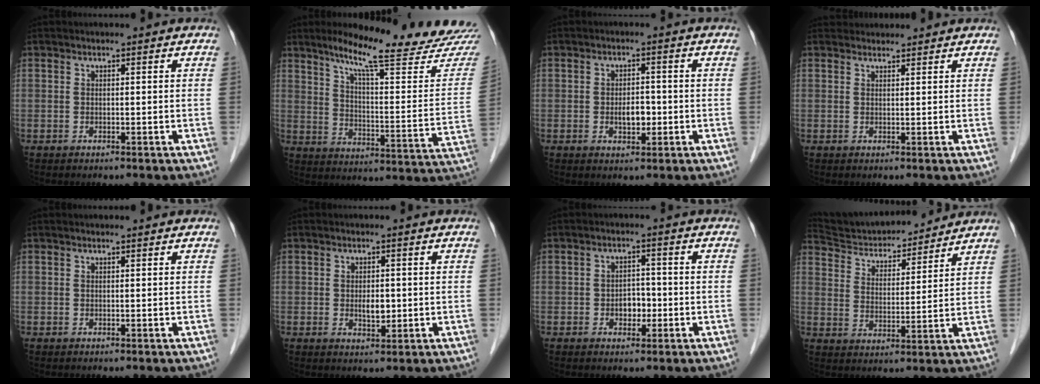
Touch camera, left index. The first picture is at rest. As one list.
[{"total": 22.8, "force": [19.7, 0.4, 11.4], "torque": [-0.161, -0.067, 0.262]}, {"total": 3.2, "force": [-0.7, 1.7, 2.6], "torque": [-0.044, 0.003, -0.007]}, {"total": 3.4, "force": [3.3, 0.7, 0.2], "torque": [-0.005, 0.029, 0.049]}, {"total": 0.5, "force": [0.4, 0.0, 0.2], "torque": [-0.009, 0.002, 0.008]}, {"total": 2.7, "force": [-0.1, 1.4, 2.4], "torque": [-0.042, -0.002, 0.002]}, {"total": 3.2, "force": [-0.9, 2.2, 2.2], "torque": [-0.031, 0.007, -0.013]}, {"total": 14.3, "force": [13.8, 2.5, 3.2], "torque": [-0.057, 0.013, 0.227]}]